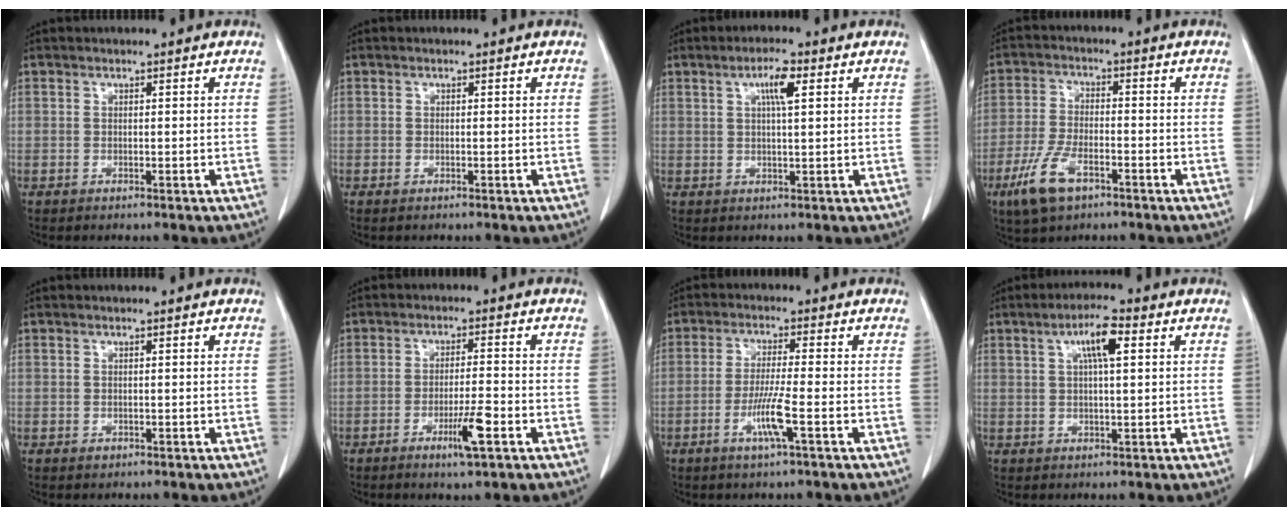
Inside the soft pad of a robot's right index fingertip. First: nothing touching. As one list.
[{"total": 0.8, "force": [-0.3, 0.5, 0.5], "torque": [-0.013, 0.000, -0.002]}, {"total": 4.7, "force": [1.8, 1.0, 4.2], "torque": [-0.080, 0.003, 0.035]}, {"total": 8.8, "force": [-4.8, 3.6, 6.4], "torque": [-0.146, -0.007, -0.086]}, {"total": 1.1, "force": [-0.2, 0.9, 0.6], "torque": [-0.010, 0.001, 0.002]}, {"total": 6.1, "force": [-2.8, 0.7, 5.4], "torque": [-0.096, -0.006, -0.045]}, {"total": 6.4, "force": [-2.5, -0.1, 5.9], "torque": [-0.115, -0.009, -0.047]}, {"total": 6.2, "force": [2.2, 1.3, 5.7], "torque": [-0.105, 0.011, 0.039]}]